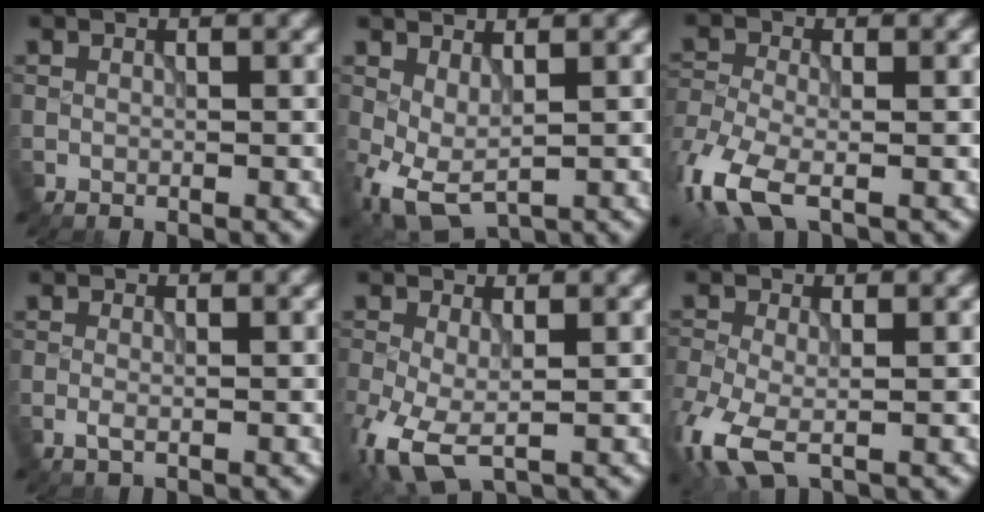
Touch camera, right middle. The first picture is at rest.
{"total": 4.1, "force": [-0.4, 2.1, 3.5], "torque": [-0.087, -0.007, -0.005]}
{"total": 6.5, "force": [-3.5, 3.2, 4.5], "torque": [-0.107, -0.014, -0.081]}
{"total": 0.8, "force": [-0.3, 0.1, 0.7], "torque": [-0.015, -0.004, -0.009]}
{"total": 5.7, "force": [-2.1, 2.8, 4.5], "torque": [-0.120, -0.022, -0.038]}
{"total": 5.9, "force": [-2.4, 3.0, 4.5], "torque": [-0.115, -0.016, -0.054]}